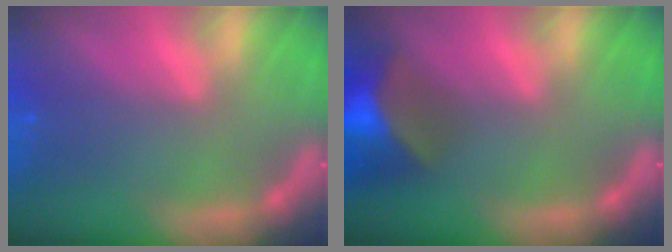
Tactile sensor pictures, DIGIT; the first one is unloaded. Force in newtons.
{"total": 9.9}